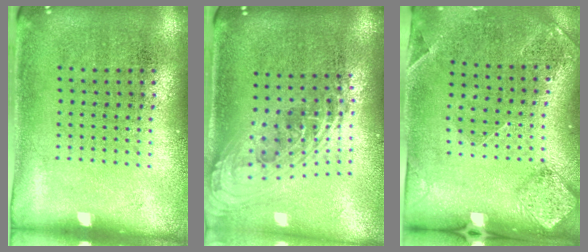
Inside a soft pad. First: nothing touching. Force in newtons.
{"total": 2.2, "press": 1.6, "slide": 1.5}
{"total": 1.5, "press": 1.4, "slide": 0.6}